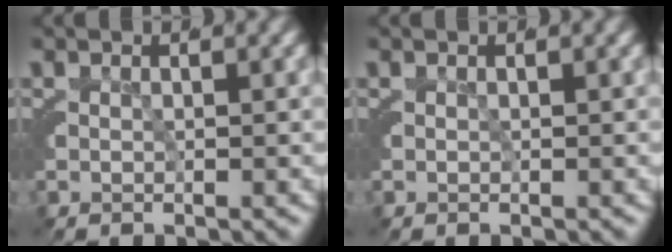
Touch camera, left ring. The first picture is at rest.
{"total": 0.0}